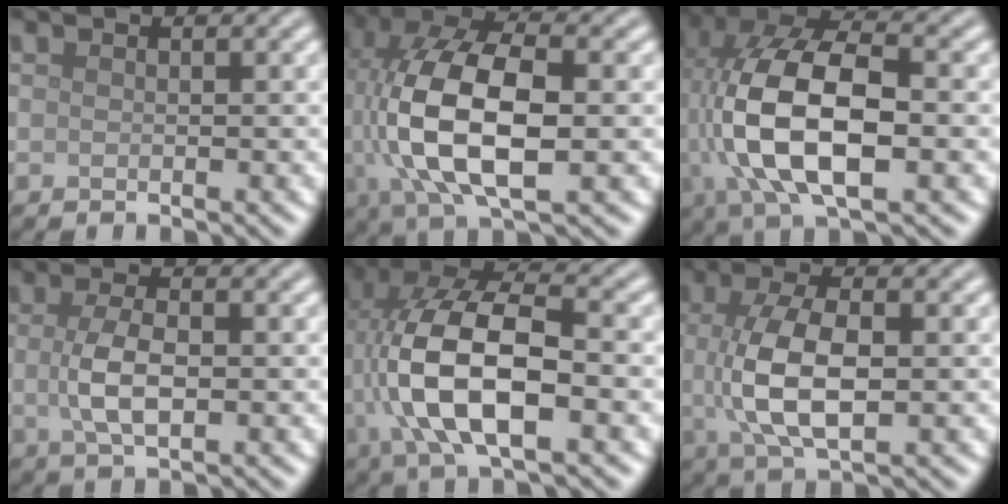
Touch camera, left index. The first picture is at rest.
{"total": 11.9, "force": [-0.4, 5.4, 10.5], "torque": [-0.215, 0.006, -0.009]}
{"total": 12.2, "force": [-0.8, 5.6, 10.7], "torque": [-0.221, 0.008, -0.017]}
{"total": 3.7, "force": [-0.1, 1.5, 3.4], "torque": [-0.075, -0.001, -0.003]}
{"total": 11.1, "force": [-1.2, 4.7, 10.0], "torque": [-0.205, 0.011, -0.023]}
{"total": 6.7, "force": [0.1, 2.9, 6.1], "torque": [-0.129, 0.000, -0.001]}